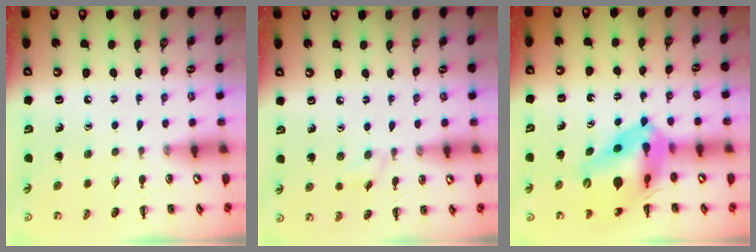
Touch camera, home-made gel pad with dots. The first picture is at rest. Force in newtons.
{"total": 3.5, "press": 3.4, "slide": 1.0}
{"total": 15.7, "press": 15.1, "slide": 4.4}